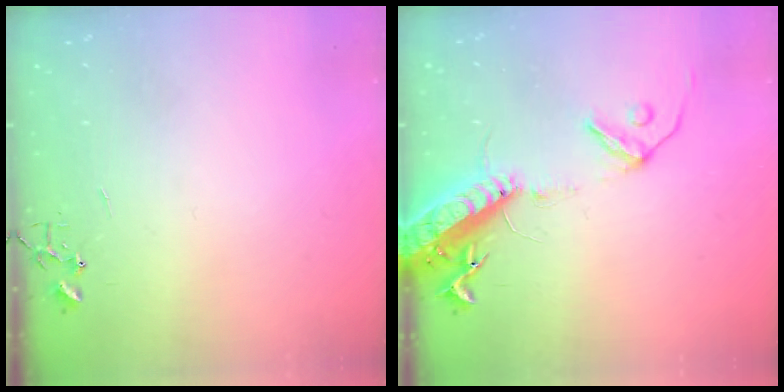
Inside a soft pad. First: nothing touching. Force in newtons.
{"total": 16.3, "press": 15.8, "slide": 4.0}